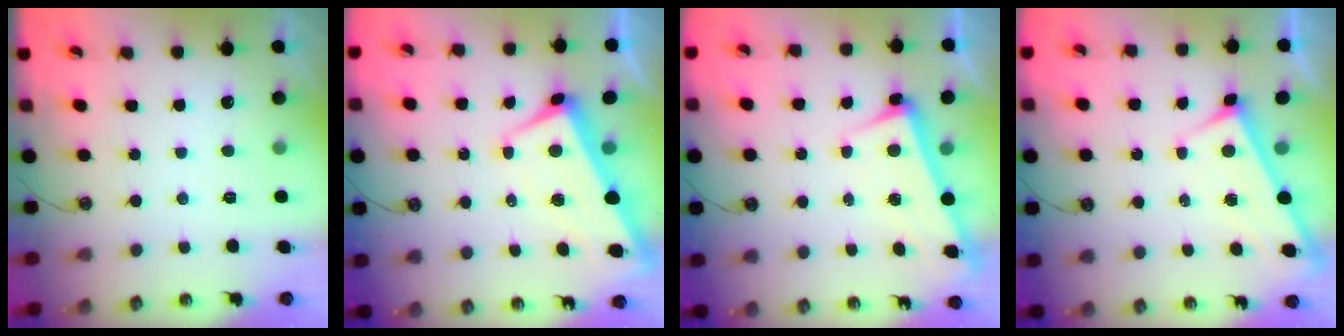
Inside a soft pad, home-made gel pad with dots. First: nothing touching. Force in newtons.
{"total": 1.2, "press": 0.3, "slide": 1.1}
{"total": 2.6, "press": 2.5, "slide": 0.7}
{"total": 3.0, "press": 3.0, "slide": 0.1}